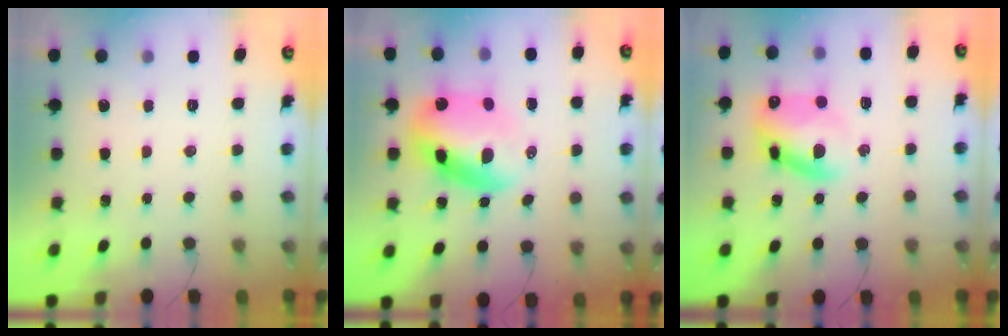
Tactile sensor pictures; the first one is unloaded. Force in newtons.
{"total": 11.2, "press": 10.9, "slide": 2.6}
{"total": 11.5, "press": 11.1, "slide": 2.7}